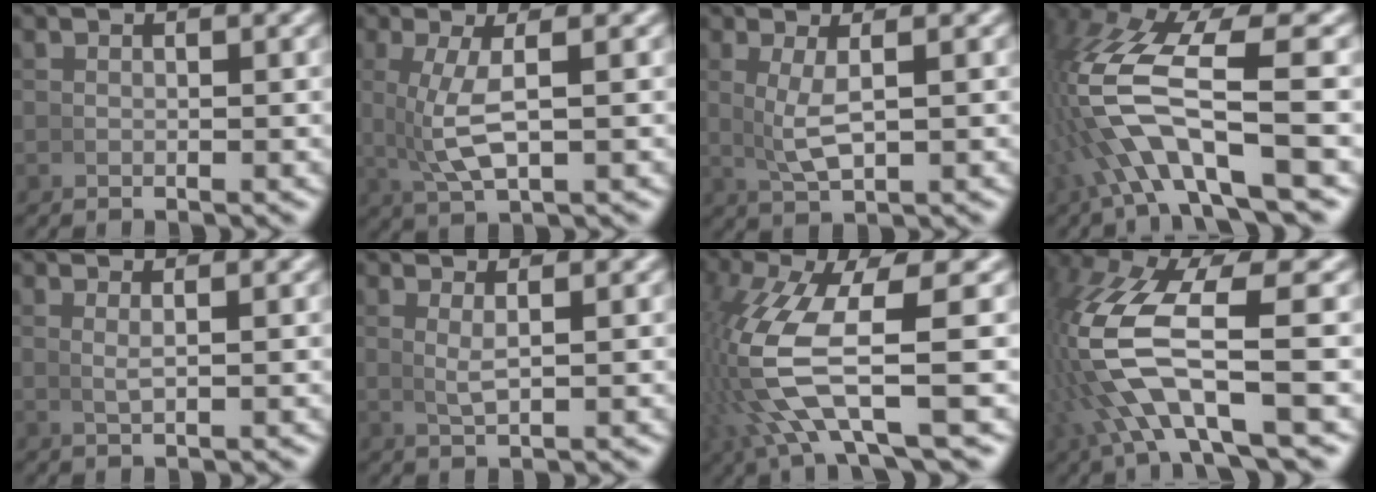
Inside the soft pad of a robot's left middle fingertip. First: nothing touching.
{"total": 4.4, "force": [0.4, 1.1, 4.2], "torque": [-0.082, 0.003, 0.015]}
{"total": 3.2, "force": [0.4, 0.8, 3.1], "torque": [-0.063, -0.003, 0.017]}
{"total": 8.5, "force": [0.1, 3.2, 7.8], "torque": [-0.186, -0.011, 0.009]}
{"total": 1.0, "force": [0.5, -0.2, 0.8], "torque": [-0.017, -0.002, 0.012]}
{"total": 1.6, "force": [0.7, 0.0, 1.5], "torque": [-0.030, -0.002, 0.017]}
{"total": 8.0, "force": [-0.1, 2.7, 7.6], "torque": [-0.182, -0.014, 0.014]}
{"total": 9.3, "force": [-0.2, 4.1, 8.3], "torque": [-0.209, -0.021, 0.011]}